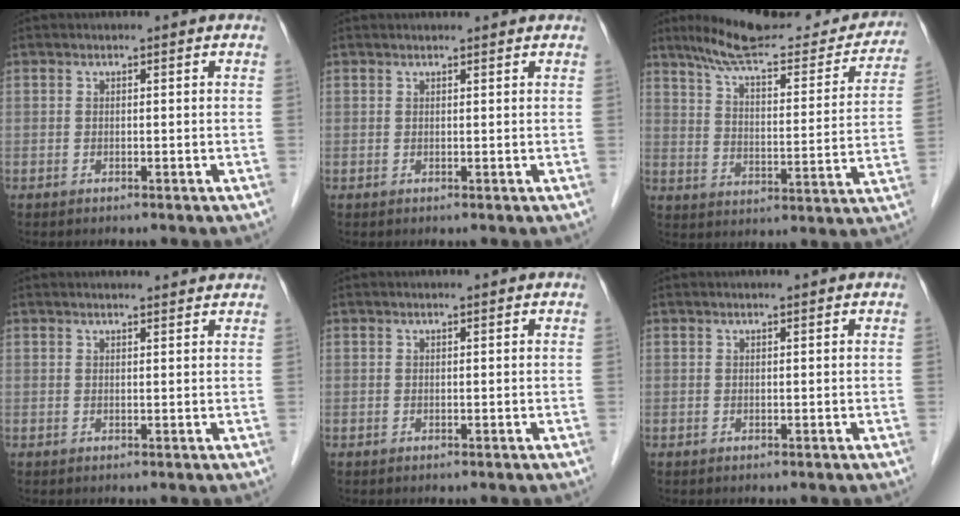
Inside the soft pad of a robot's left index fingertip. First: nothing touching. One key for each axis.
{"total": 2.4, "fx": 2.3, "fy": 0.2, "fz": 0.7, "tx": -0.010, "ty": 0.015, "tz": 0.028}
{"total": 21.8, "fx": 19.4, "fy": 3.9, "fz": 9.1, "tx": -0.127, "ty": -0.015, "tz": 0.262}
{"total": 6.2, "fx": 5.9, "fy": 0.5, "fz": 1.6, "tx": -0.017, "ty": 0.017, "tz": 0.061}
{"total": 0.8, "fx": 0.8, "fy": -0.1, "fz": 0.3, "tx": -0.005, "ty": 0.005, "tz": 0.014}
{"total": 1.5, "fx": 1.4, "fy": -0.2, "fz": 0.6, "tx": -0.006, "ty": 0.010, "tz": 0.023}